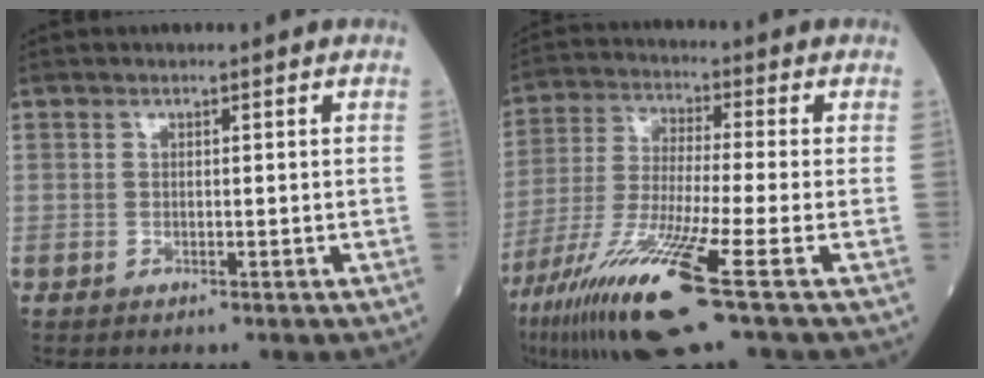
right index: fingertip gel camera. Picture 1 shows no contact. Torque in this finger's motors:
{"motor_torque": [1.06, -1.08, 0.84, 0.21]}